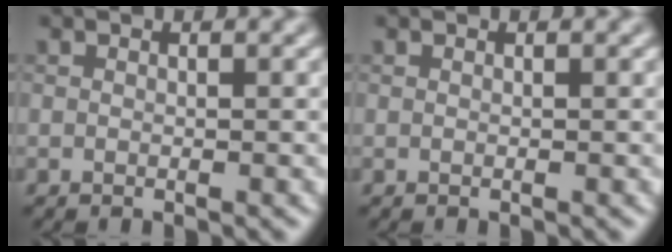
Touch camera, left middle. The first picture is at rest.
{"total": 0.0}